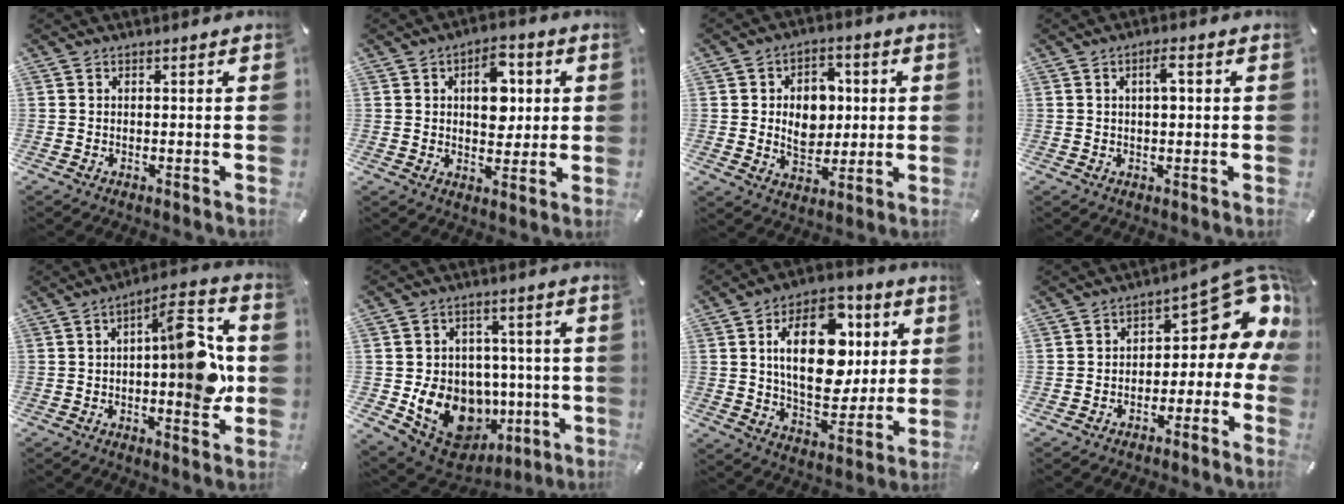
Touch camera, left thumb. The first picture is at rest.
{"total": 10.0, "force": [2.0, 6.8, 7.0], "torque": [-0.079, -0.006, 0.027]}
{"total": 10.1, "force": [0.4, 8.2, 6.0], "torque": [-0.090, 0.008, 0.006]}
{"total": 3.5, "force": [0.8, 1.4, 3.1], "torque": [-0.047, 0.001, 0.007]}
{"total": 15.8, "force": [0.2, 6.2, 14.6], "torque": [-0.177, -0.005, 0.002]}
{"total": 15.3, "force": [-3.9, 13.1, 6.9], "torque": [-0.106, 0.009, -0.048]}
{"total": 20.5, "force": [4.8, 12.9, 15.2], "torque": [-0.251, 0.000, 0.080]}
{"total": 11.9, "force": [5.1, 6.4, 8.7], "torque": [-0.095, -0.050, 0.079]}